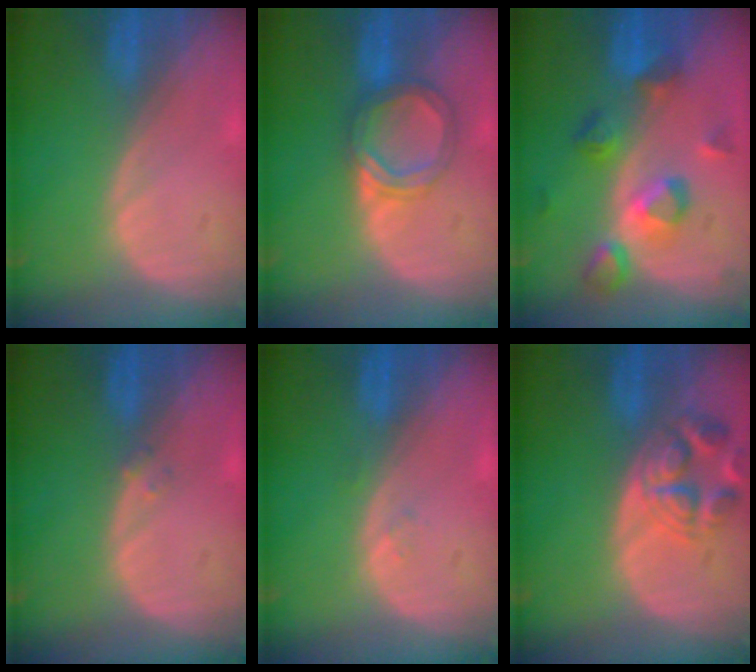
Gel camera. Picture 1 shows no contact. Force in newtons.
{"total": 5.3, "press": 5.2, "slide": 0.4}
{"total": 7.5, "press": 7.4, "slide": 0.8}
{"total": 1.0, "press": 0.9, "slide": 0.4}
{"total": 0.7, "press": 0.7, "slide": 0.1}
{"total": 6.5, "press": 6.2, "slide": 2.1}